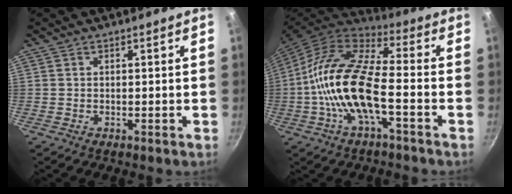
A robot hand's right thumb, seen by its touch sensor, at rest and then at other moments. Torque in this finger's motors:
{"motor_torque": [0.09, 1.41, 2.03, -0.74, 0.67]}